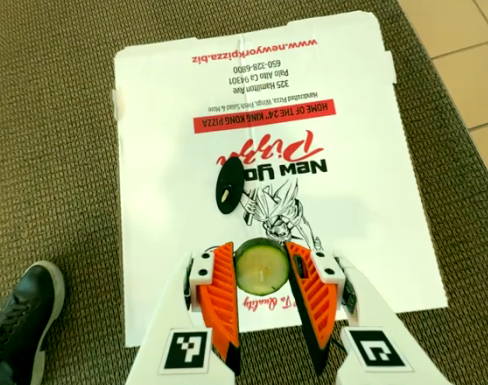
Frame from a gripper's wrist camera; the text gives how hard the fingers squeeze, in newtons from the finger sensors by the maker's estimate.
{"total": 7.3, "left": 7.5, "right": 7.1}